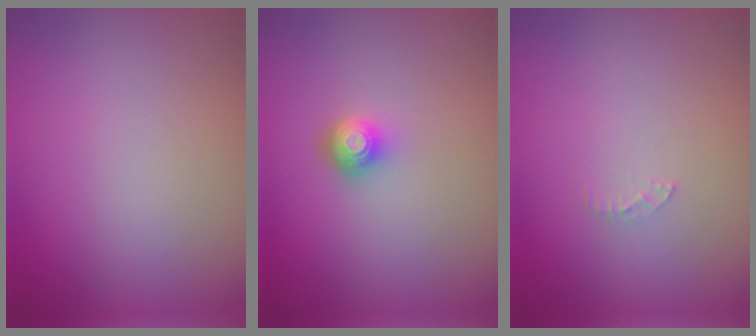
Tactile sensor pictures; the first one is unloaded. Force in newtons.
{"total": 1.9, "press": 1.4, "slide": 1.3}
{"total": 0.7, "press": 0.7, "slide": 0.1}